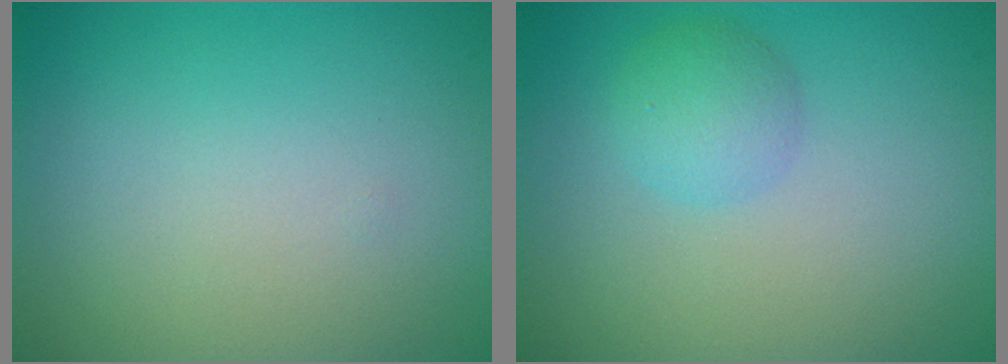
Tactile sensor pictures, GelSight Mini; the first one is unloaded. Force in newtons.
{"total": 2.4, "press": 2.4, "slide": 0.1}